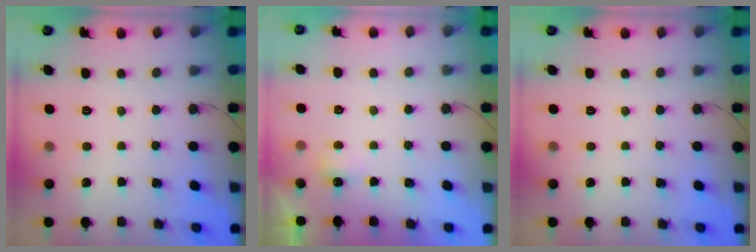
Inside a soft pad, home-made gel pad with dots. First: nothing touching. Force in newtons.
{"total": 2.3, "press": 2.2, "slide": 0.6}
{"total": 0.0}